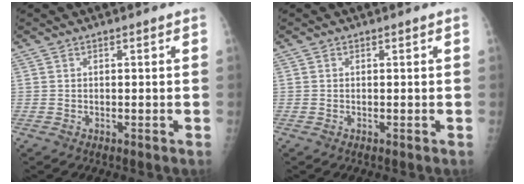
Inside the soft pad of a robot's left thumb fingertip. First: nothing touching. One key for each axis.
{"total": 0.0}